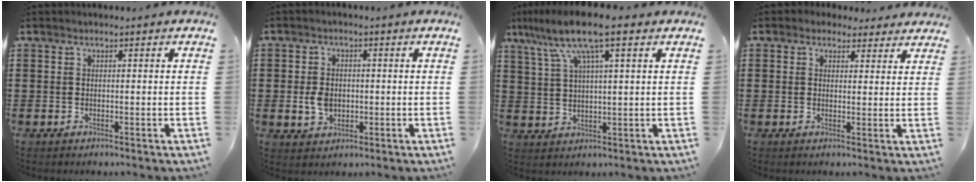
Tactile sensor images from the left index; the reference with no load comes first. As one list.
[{"total": 4.1, "force": [-0.2, 2.9, 2.9], "torque": [-0.073, 0.002, -0.008]}, {"total": 9.5, "force": [5.5, 1.3, 7.7], "torque": [-0.169, -0.007, 0.094]}, {"total": 2.6, "force": [2.2, 1.5, 0.5], "torque": [-0.011, -0.001, 0.038]}]